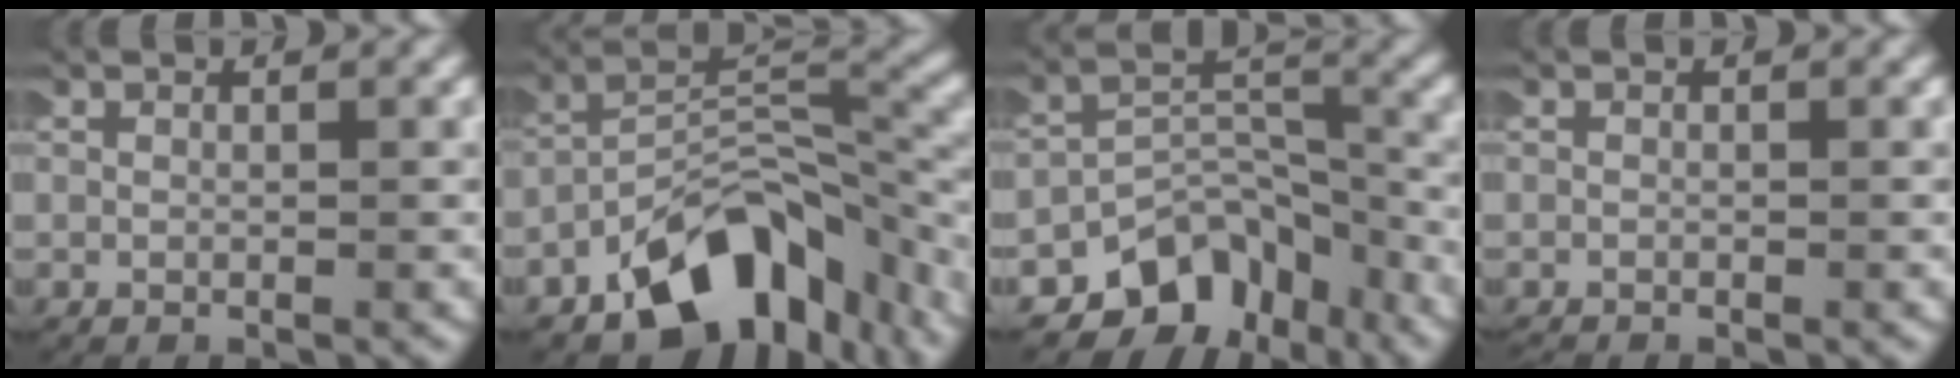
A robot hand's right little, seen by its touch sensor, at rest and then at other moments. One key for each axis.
{"total": 9.1, "fx": -5.8, "fy": 4.1, "fz": 5.7, "tx": -0.077, "ty": 0.006, "tz": -0.090}
{"total": 10.1, "fx": -5.2, "fy": 7.3, "fz": 4.6, "tx": -0.084, "ty": -0.016, "tz": -0.087}
{"total": 0.6, "fx": -0.6, "fy": 0.0, "fz": -0.1, "tx": -0.002, "ty": -0.004, "tz": -0.009}